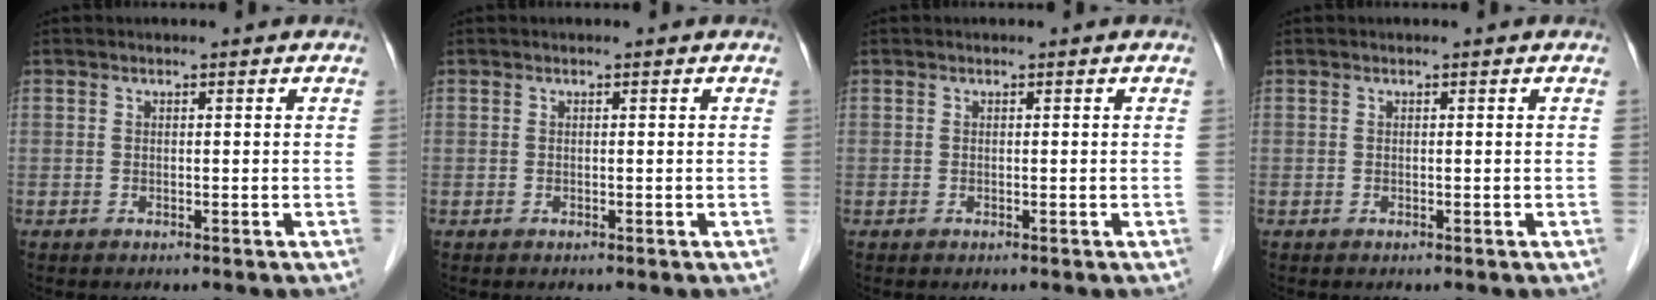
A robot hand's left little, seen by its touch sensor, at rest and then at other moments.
{"total": 0.0}
{"total": 0.0}
{"total": 0.0}